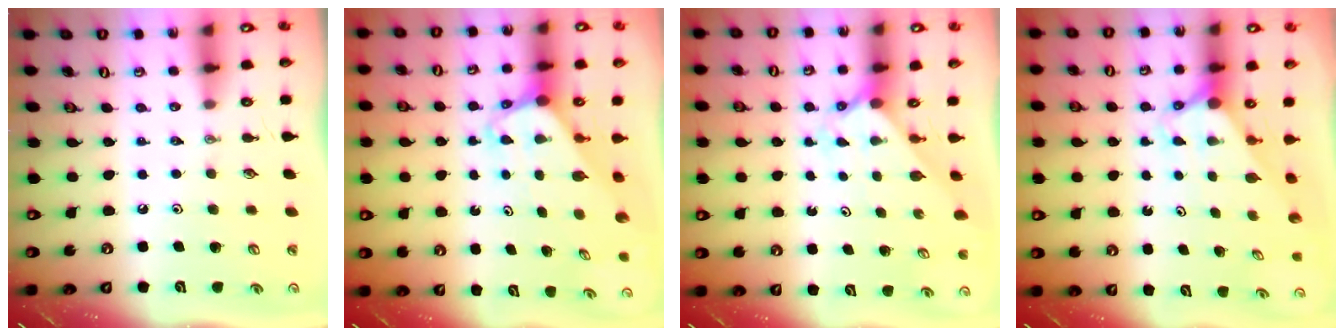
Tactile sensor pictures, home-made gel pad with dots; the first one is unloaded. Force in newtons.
{"total": 2.5, "press": 2.5, "slide": 0.2}
{"total": 2.0, "press": 2.0, "slide": 0.2}
{"total": 2.9, "press": 2.9, "slide": 0.0}